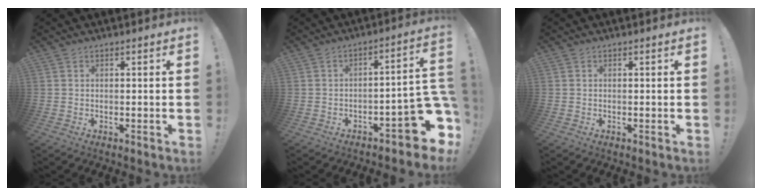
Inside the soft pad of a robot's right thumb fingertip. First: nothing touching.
{"total": 12.4, "force": [-6.0, 3.5, 10.2], "torque": [-0.115, 0.029, -0.096]}
{"total": 0.0}